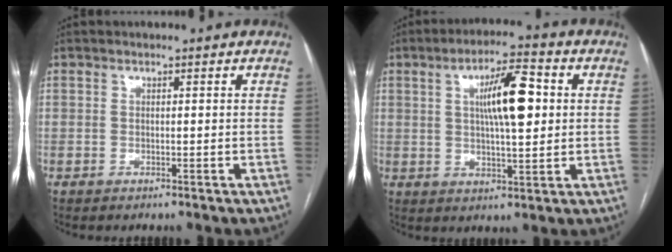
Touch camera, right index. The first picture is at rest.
{"total": 10.1, "force": [2.1, 2.2, 9.6], "torque": [-0.165, 0.014, 0.034]}